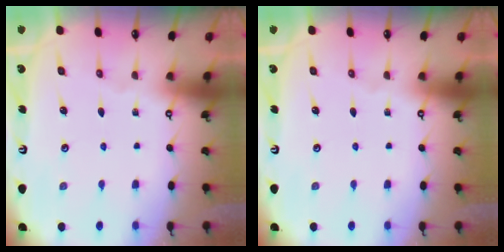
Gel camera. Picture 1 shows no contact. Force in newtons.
{"total": 0.0}